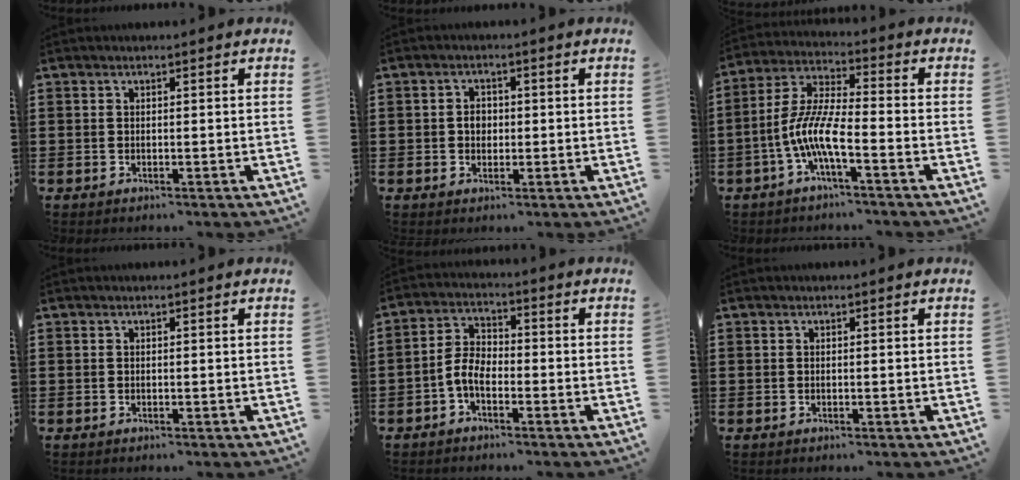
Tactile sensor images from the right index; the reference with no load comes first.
{"total": 2.0, "force": [0.1, 1.5, 1.3], "torque": [-0.026, 0.007, 0.001]}
{"total": 8.4, "force": [-3.2, 1.6, 7.6], "torque": [-0.173, -0.012, -0.065]}
{"total": 0.0}
{"total": 4.5, "force": [-2.1, 2.4, 3.2], "torque": [-0.077, 0.005, -0.046]}
{"total": 0.0}